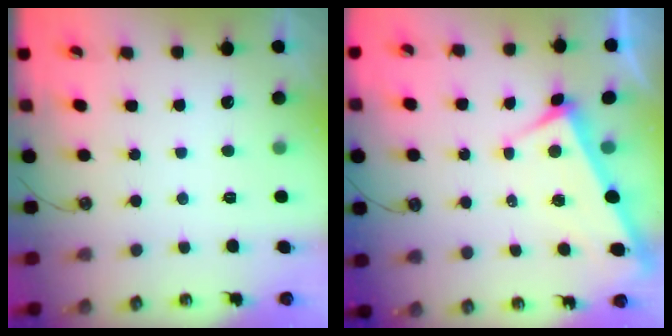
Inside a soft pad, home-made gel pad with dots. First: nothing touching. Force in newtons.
{"total": 3.8, "press": 3.8, "slide": 0.2}